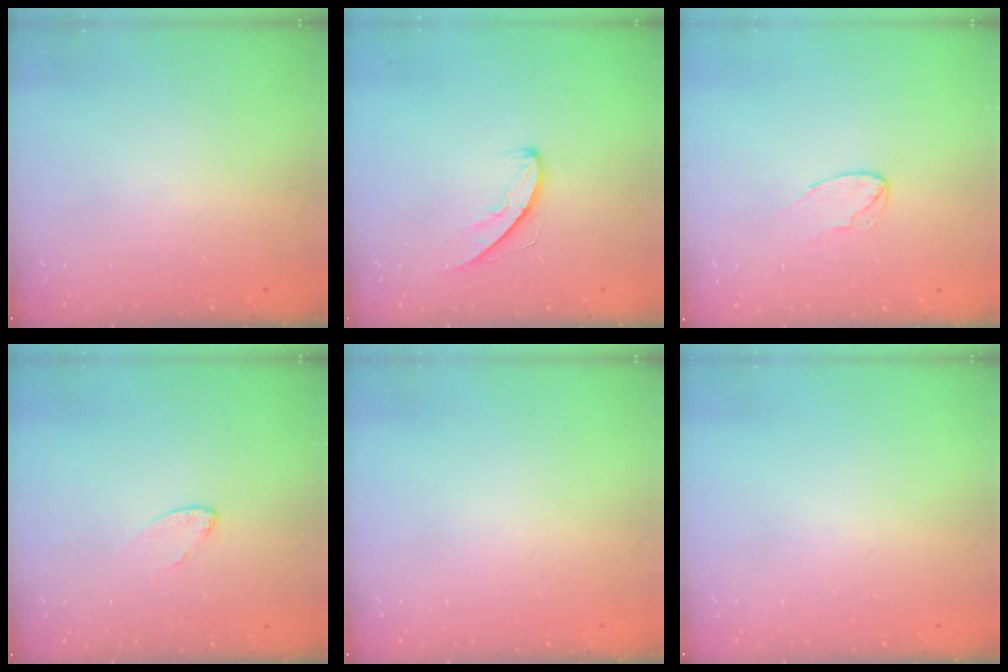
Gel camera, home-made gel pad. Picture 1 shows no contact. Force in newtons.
{"total": 5.7, "press": 5.7, "slide": 0.5}
{"total": 6.1, "press": 6.1, "slide": 0.5}
{"total": 3.4, "press": 3.4, "slide": 0.2}
{"total": 0.0}
{"total": 0.0}